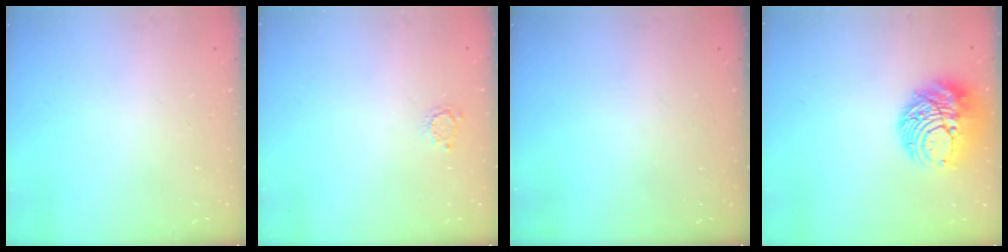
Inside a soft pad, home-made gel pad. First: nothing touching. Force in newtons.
{"total": 2.6, "press": 2.6, "slide": 0.4}
{"total": 0.0}
{"total": 12.2, "press": 12.1, "slide": 1.0}